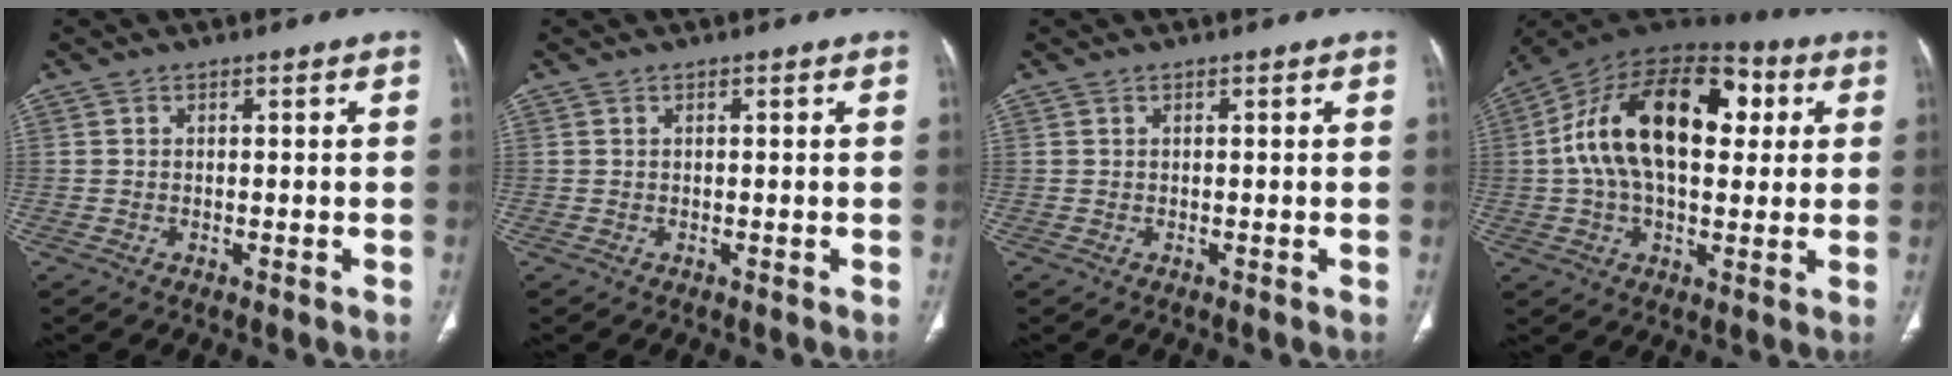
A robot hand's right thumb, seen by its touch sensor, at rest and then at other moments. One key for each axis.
{"total": 0.0}
{"total": 0.0}
{"total": 23.4, "fx": 4.2, "fy": 13.4, "fz": 18.8, "tx": -0.309, "ty": 0.030, "tz": 0.060}